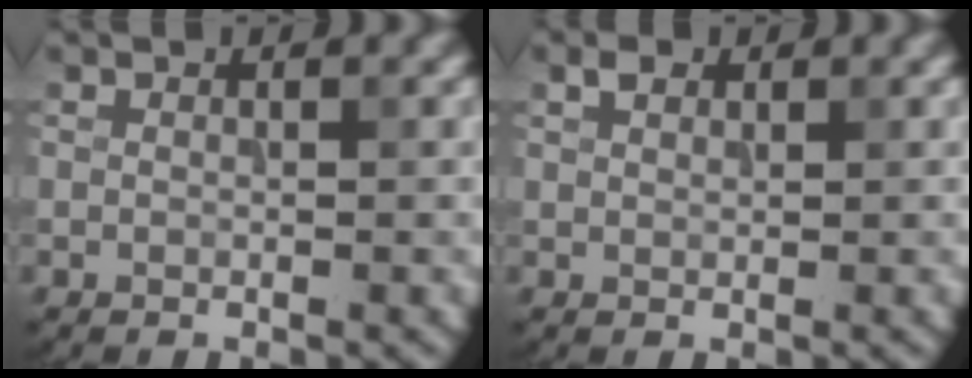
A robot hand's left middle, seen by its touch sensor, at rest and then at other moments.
{"total": 1.2, "force": [0.8, 0.7, 0.5], "torque": [-0.010, 0.004, 0.014]}